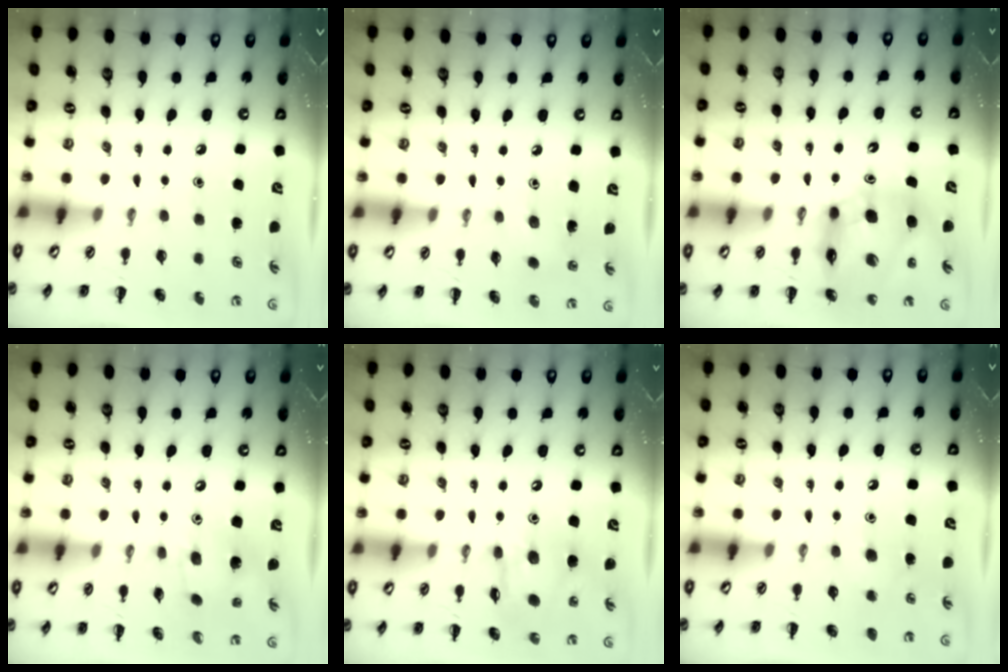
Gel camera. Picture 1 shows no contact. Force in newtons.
{"total": 2.8, "press": 2.6, "slide": 0.9}
{"total": 12.2, "press": 11.7, "slide": 3.3}
{"total": 8.5, "press": 8.3, "slide": 2.2}
{"total": 11.7, "press": 11.4, "slide": 2.5}
{"total": 5.5, "press": 5.2, "slide": 1.9}